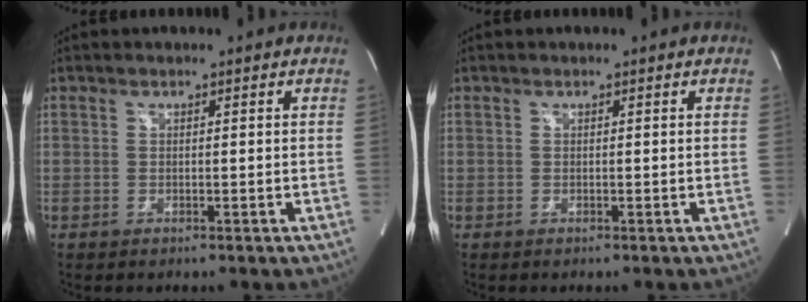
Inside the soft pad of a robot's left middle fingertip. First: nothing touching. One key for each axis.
{"total": 0.0}